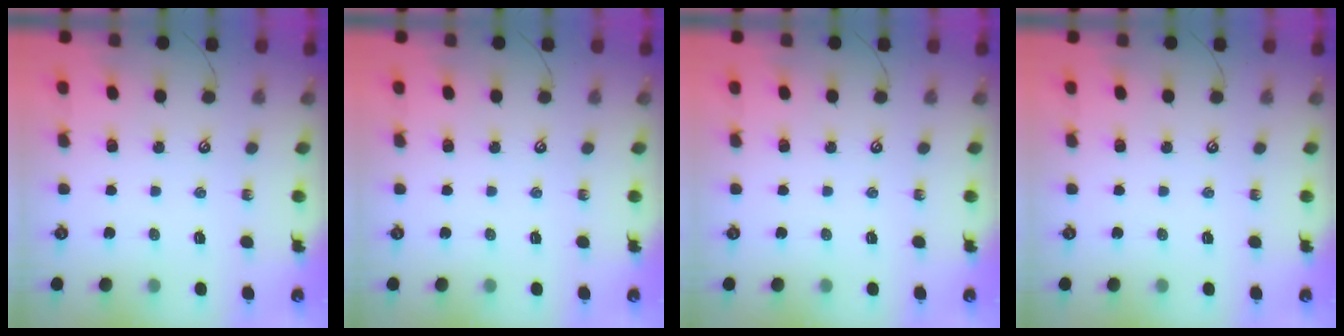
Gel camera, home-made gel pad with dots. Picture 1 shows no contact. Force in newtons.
{"total": 0.0}
{"total": 0.0}
{"total": 0.0}